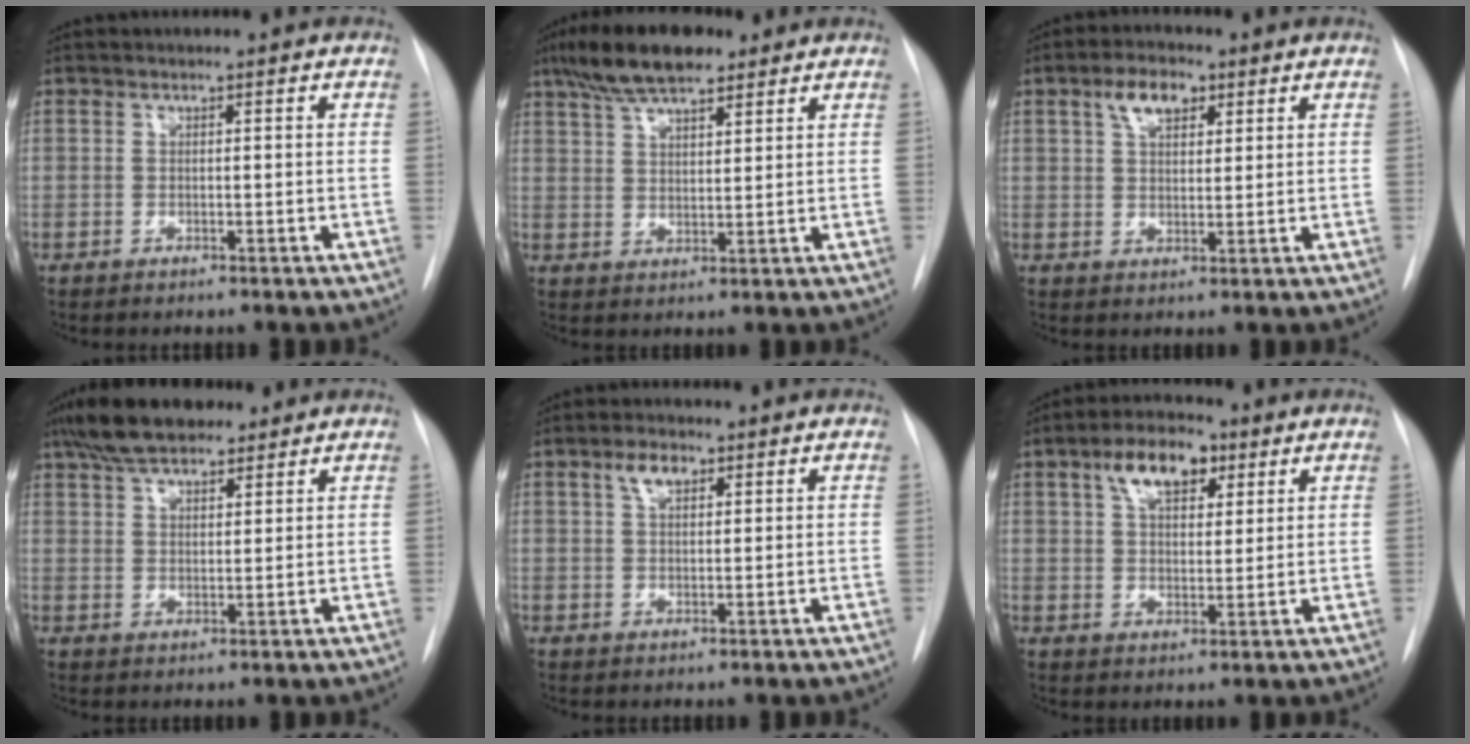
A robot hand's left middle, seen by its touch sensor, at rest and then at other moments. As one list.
[{"total": 10.2, "force": [7.4, 3.0, 6.3], "torque": [-0.115, 0.017, 0.130]}, {"total": 5.4, "force": [2.8, 2.8, 3.7], "torque": [-0.069, 0.016, 0.049]}, {"total": 9.7, "force": [7.3, 3.5, 5.3], "torque": [-0.097, 0.024, 0.128]}, {"total": 3.3, "force": [1.7, 1.6, 2.3], "torque": [-0.045, 0.009, 0.032]}, {"total": 8.4, "force": [4.2, 4.1, 6.0], "torque": [-0.104, 0.021, 0.071]}]